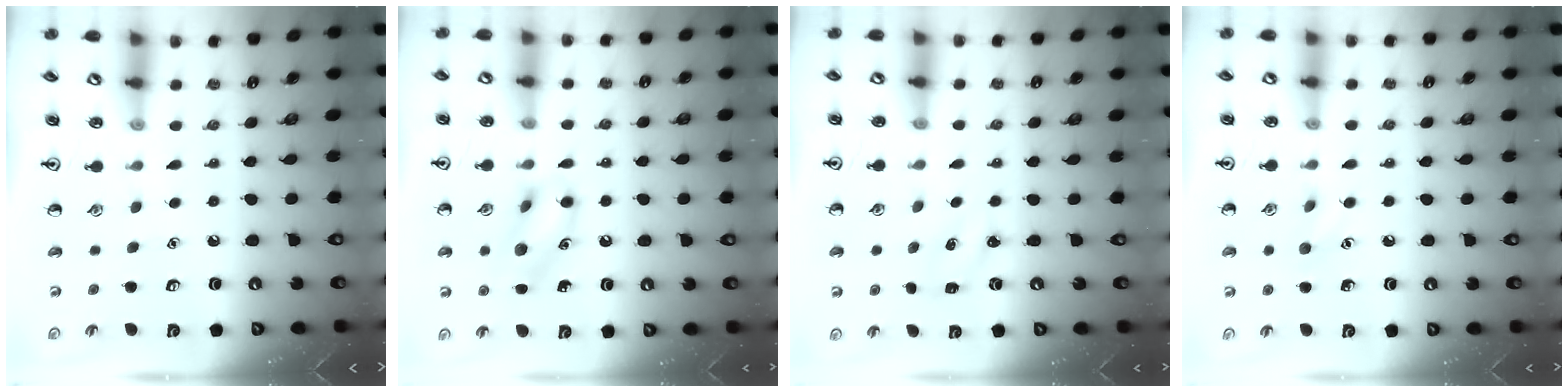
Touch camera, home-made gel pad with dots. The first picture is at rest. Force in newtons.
{"total": 12.1, "press": 12.0, "slide": 1.8}
{"total": 2.9, "press": 2.7, "slide": 0.9}
{"total": 5.8, "press": 5.5, "slide": 1.9}